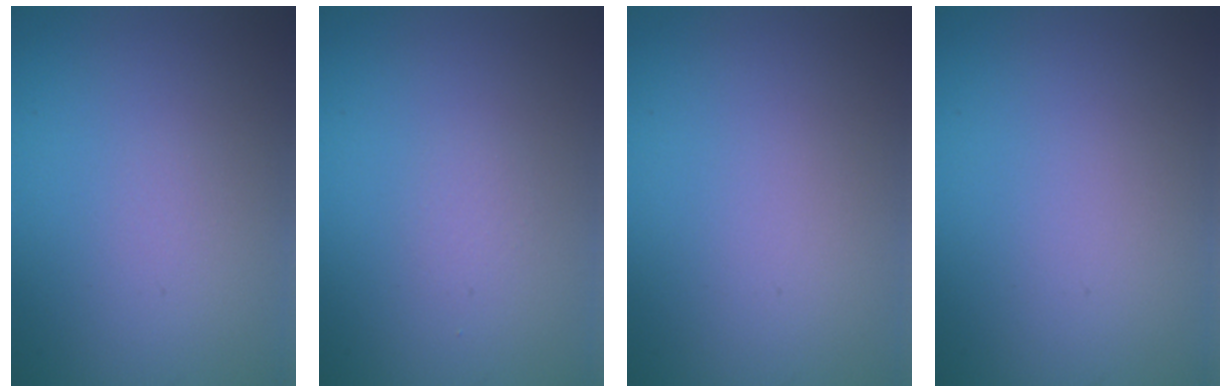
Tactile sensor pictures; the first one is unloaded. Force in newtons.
{"total": 0.6, "press": 0.6, "slide": 0.1}
{"total": 0.0}
{"total": 0.0}